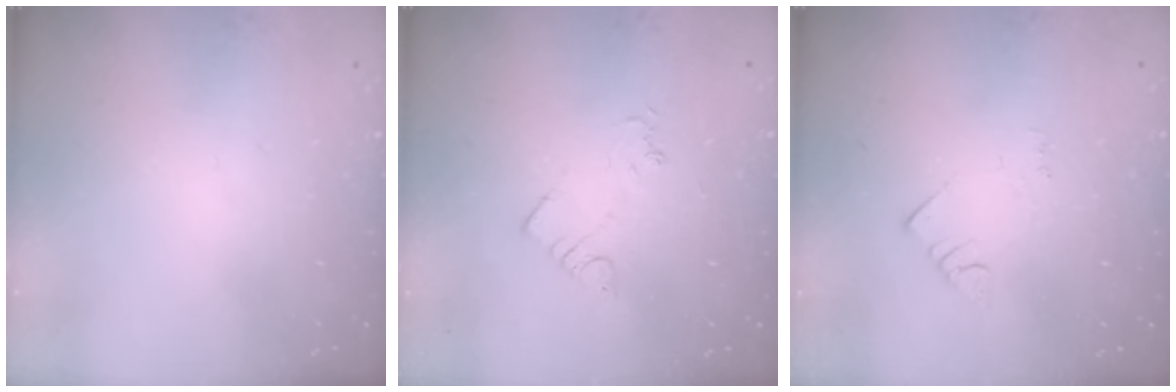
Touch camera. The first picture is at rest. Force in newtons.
{"total": 2.3, "press": 2.3, "slide": 0.3}
{"total": 1.5, "press": 1.5, "slide": 0.3}